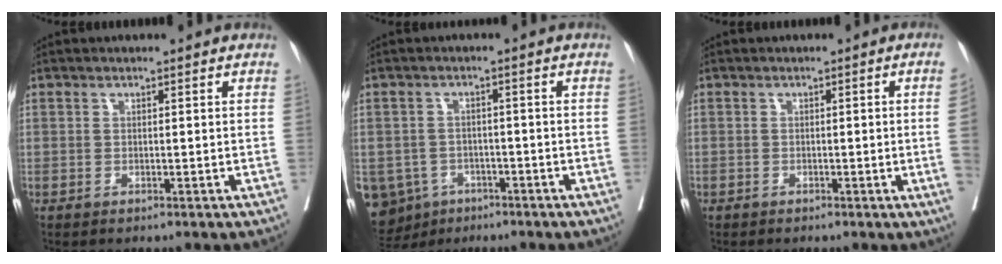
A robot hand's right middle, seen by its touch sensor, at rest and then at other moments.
{"total": 9.2, "force": [-5.0, 7.5, 1.8], "torque": [-0.054, 0.003, -0.067]}
{"total": 2.6, "force": [-0.6, -1.0, 2.3], "torque": [-0.029, -0.003, -0.009]}